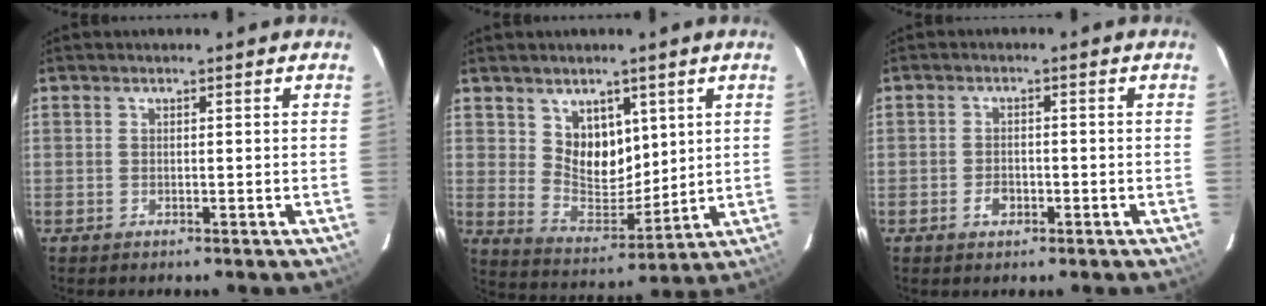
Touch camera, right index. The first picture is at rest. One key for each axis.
{"total": 9.3, "fx": 4.4, "fy": 6.7, "fz": 4.8, "tx": -0.078, "ty": -0.003, "tz": 0.095}
{"total": 2.7, "fx": -1.2, "fy": 1.8, "fz": 1.5, "tx": -0.029, "ty": 0.001, "tz": -0.020}